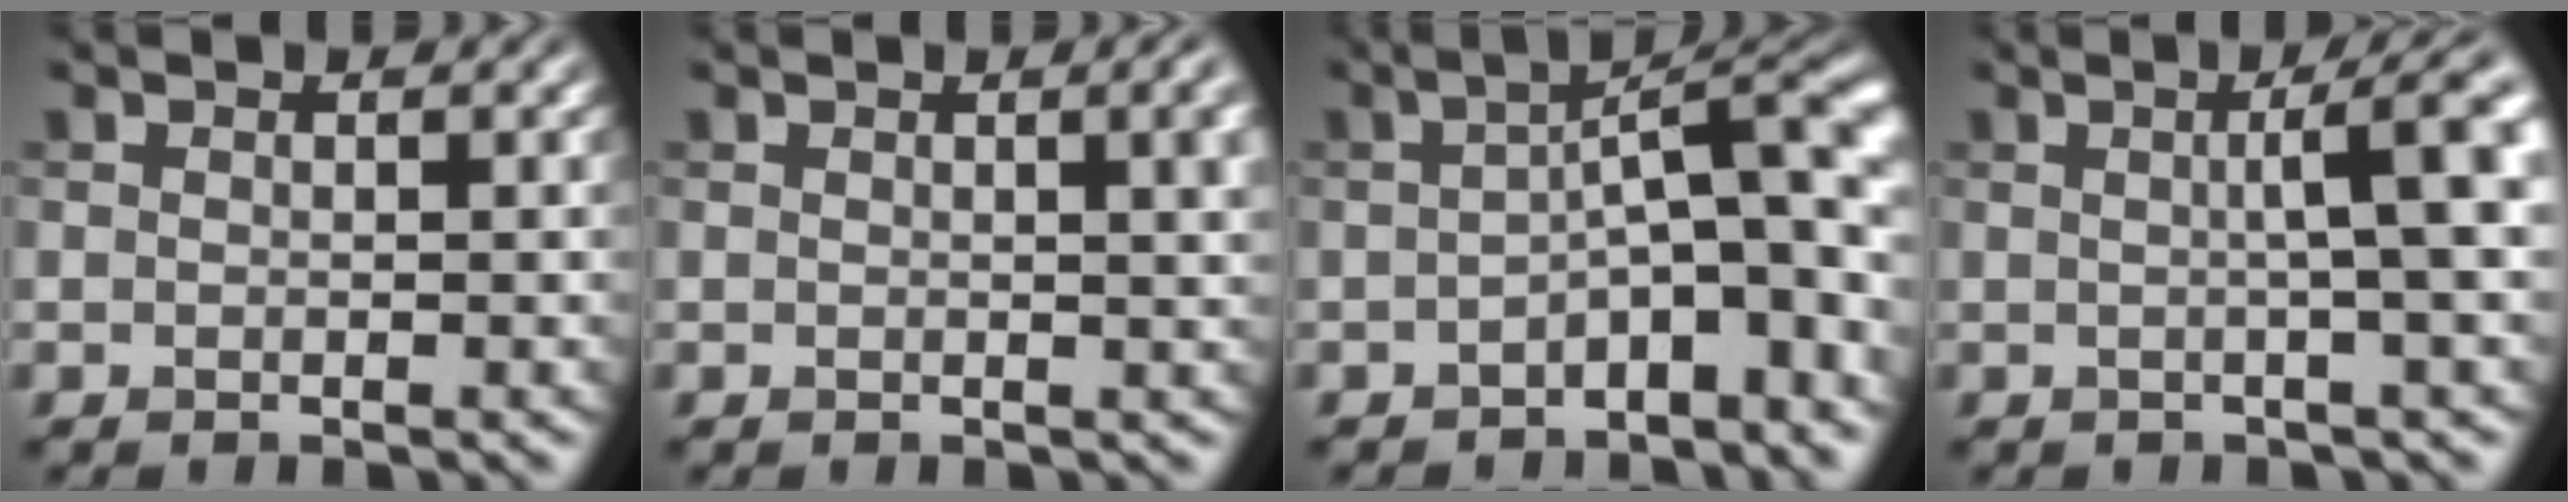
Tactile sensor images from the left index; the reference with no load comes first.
{"total": 3.6, "force": [0.9, 1.3, 3.2], "torque": [-0.023, 0.011, 0.011]}
{"total": 8.0, "force": [-1.5, 2.3, 7.5], "torque": [-0.099, 0.016, -0.032]}
{"total": 6.5, "force": [0.9, 1.2, 6.3], "torque": [-0.072, 0.016, 0.010]}